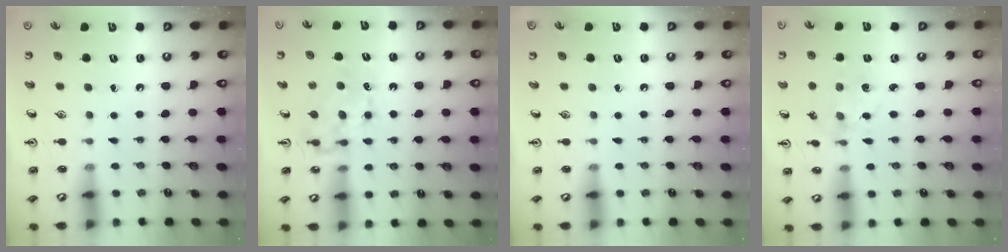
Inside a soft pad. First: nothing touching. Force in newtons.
{"total": 6.8, "press": 6.8, "slide": 0.5}
{"total": 0.0}
{"total": 2.6, "press": 2.6, "slide": 0.4}